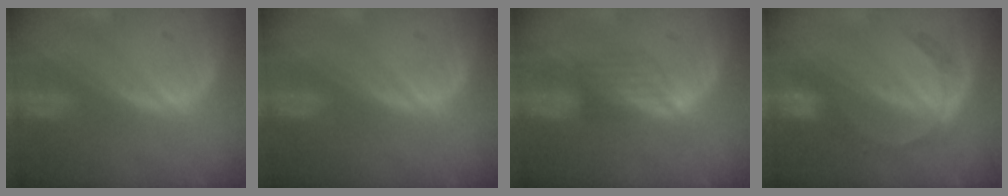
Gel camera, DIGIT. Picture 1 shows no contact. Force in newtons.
{"total": 0.0}
{"total": 3.5, "press": 3.2, "slide": 1.4}
{"total": 5.1, "press": 4.9, "slide": 1.4}